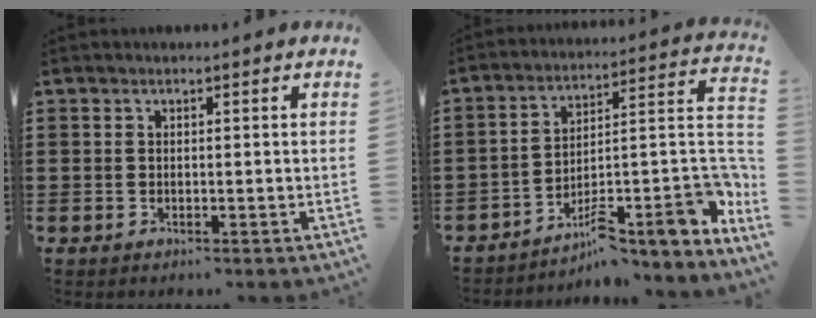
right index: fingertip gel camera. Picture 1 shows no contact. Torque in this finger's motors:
{"motor_torque": [2.14, 0.00, 0.65, 0.17]}